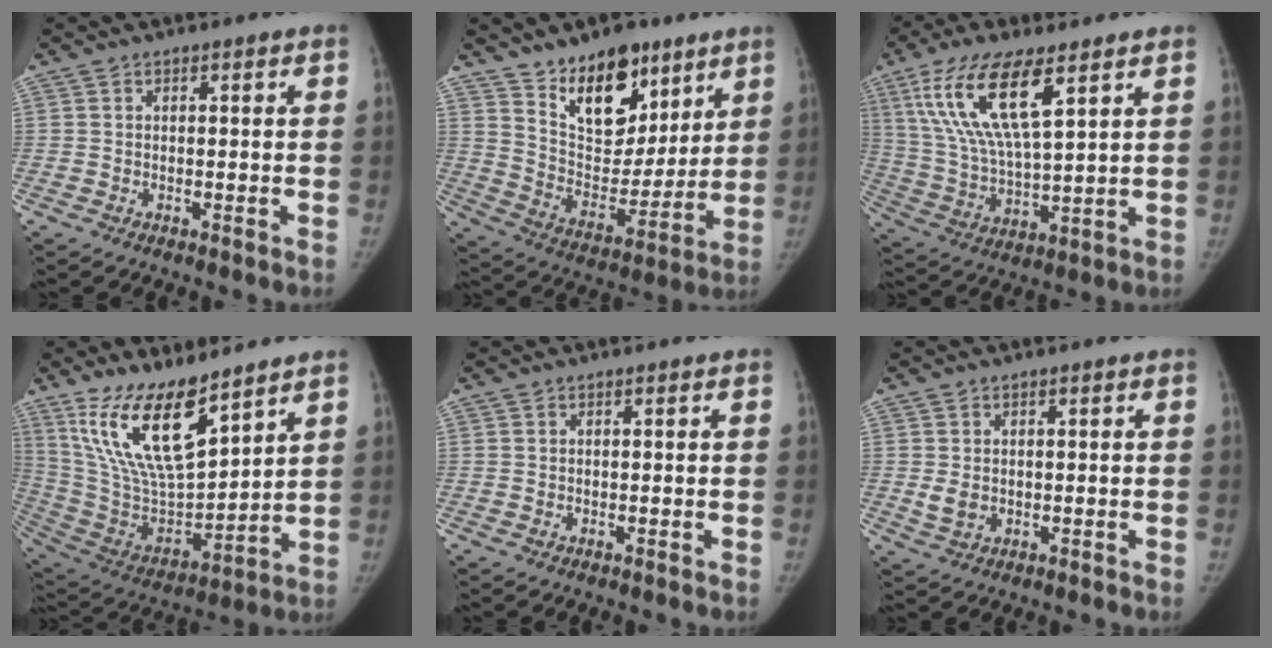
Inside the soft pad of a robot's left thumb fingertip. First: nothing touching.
{"total": 17.9, "force": [11.5, 10.1, 9.4], "torque": [-0.090, -0.080, 0.202]}
{"total": 16.6, "force": [8.1, 5.2, 13.5], "torque": [-0.267, -0.026, 0.159]}
{"total": 19.3, "force": [12.6, 6.8, 13.0], "torque": [-0.214, -0.070, 0.253]}
{"total": 0.0}
{"total": 2.8, "force": [0.1, 2.2, 1.8], "torque": [-0.029, -0.006, 0.009]}